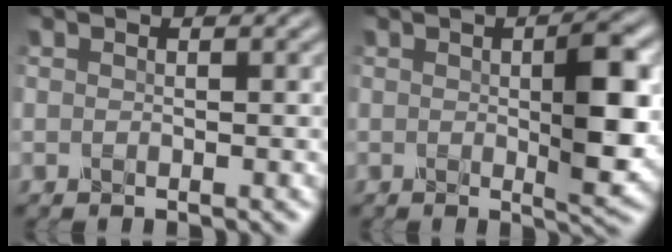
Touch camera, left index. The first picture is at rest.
{"total": 5.5, "force": [0.4, 1.1, 5.4], "torque": [-0.073, 0.001, 0.007]}